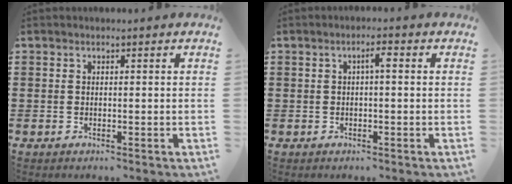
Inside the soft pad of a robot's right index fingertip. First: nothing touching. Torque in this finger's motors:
{"motor_torque": [0.55, -0.11, 0.06, 0.05]}